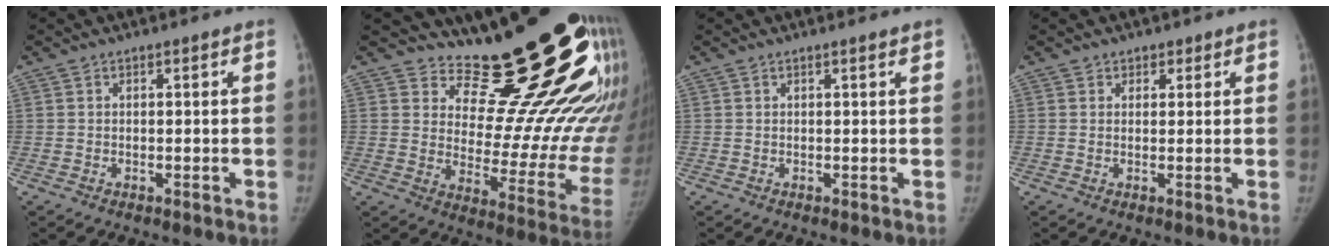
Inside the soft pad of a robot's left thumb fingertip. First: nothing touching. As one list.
[{"total": 23.1, "force": [18.0, 6.5, 13.0], "torque": [-0.131, -0.171, 0.239]}, {"total": 0.7, "force": [0.5, 0.0, 0.5], "torque": [-0.007, 0.000, 0.007]}, {"total": 1.8, "force": [0.9, 1.6, 0.3], "torque": [0.021, -0.004, 0.008]}]